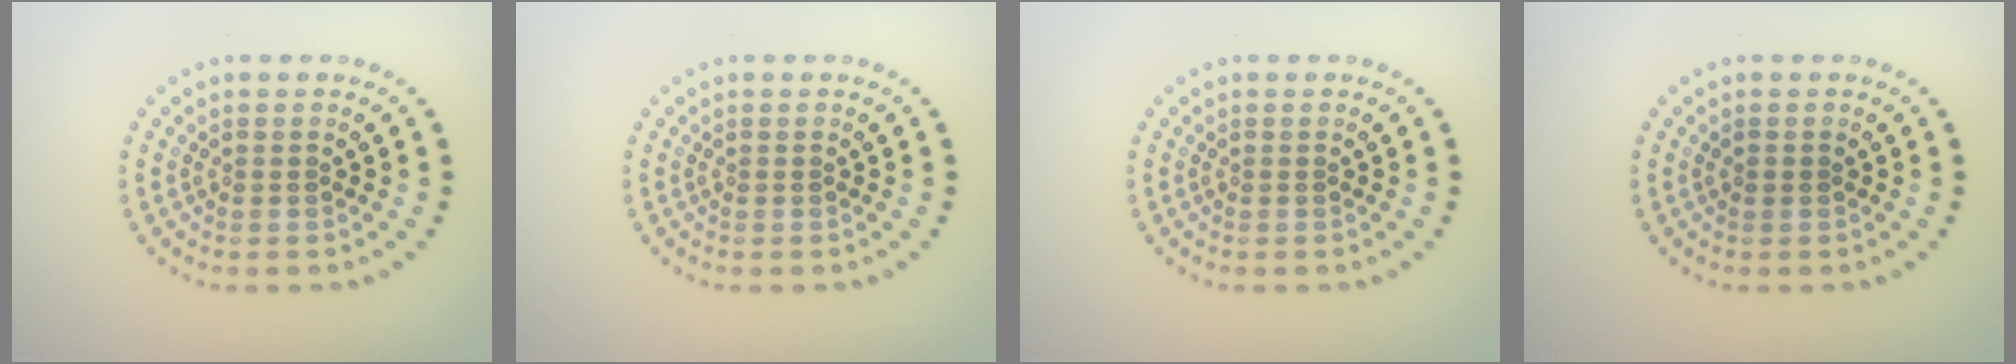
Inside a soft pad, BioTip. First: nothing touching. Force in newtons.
{"total": 0.0}
{"total": 0.0}
{"total": 0.5, "press": 0.5, "slide": 0.1}